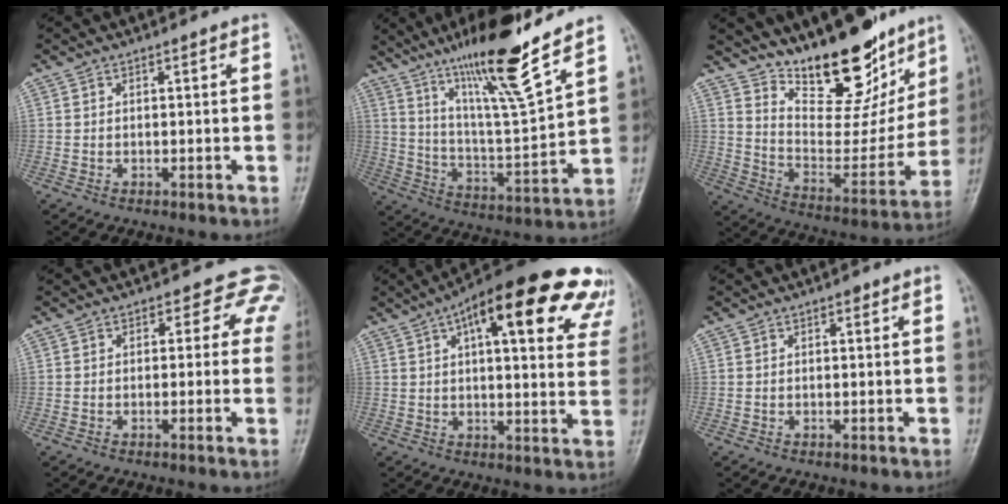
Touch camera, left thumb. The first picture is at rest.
{"total": 18.1, "force": [12.9, 1.2, 12.6], "torque": [-0.200, -0.074, 0.227]}
{"total": 22.2, "force": [16.4, 9.2, 11.8], "torque": [-0.123, -0.103, 0.264]}
{"total": 4.9, "force": [2.7, 3.8, 1.5], "torque": [0.023, -0.003, 0.001]}
{"total": 27.5, "force": [15.1, 9.2, 21.0], "torque": [-0.250, 0.007, 0.185]}
{"total": 0.6, "force": [0.3, 0.4, 0.4], "torque": [0.000, 0.000, 0.000]}